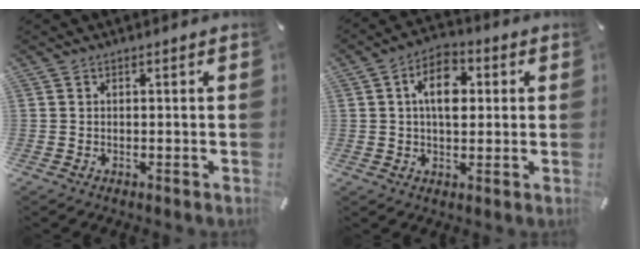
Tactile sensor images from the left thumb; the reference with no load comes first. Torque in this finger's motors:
{"motor_torque": [1.18, 2.19, 1.12, -0.62, 0.40]}